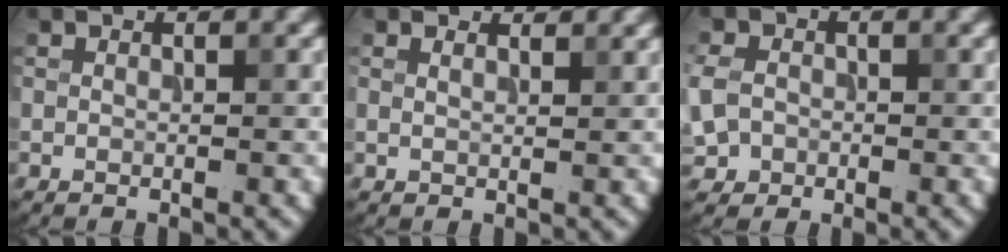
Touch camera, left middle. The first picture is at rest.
{"total": 2.7, "force": [2.1, 1.0, 1.3], "torque": [-0.017, 0.006, 0.010]}
{"total": 4.0, "force": [-0.7, 3.4, 2.0], "torque": [-0.051, -0.005, -0.012]}